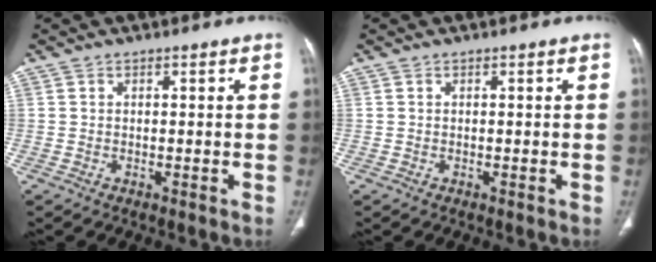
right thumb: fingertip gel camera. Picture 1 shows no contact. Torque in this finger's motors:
{"motor_torque": [0.00, 0.00, -0.14, 0.14, 0.00]}